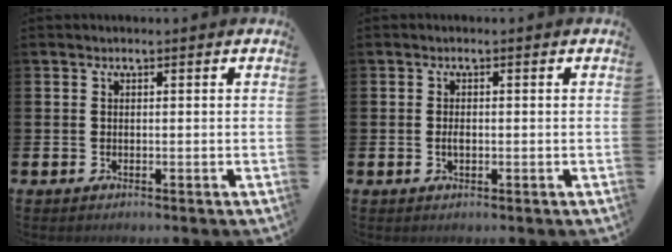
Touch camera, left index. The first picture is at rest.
{"total": 1.3, "force": [-0.2, 0.6, 1.1], "torque": [-0.019, 0.002, -0.005]}